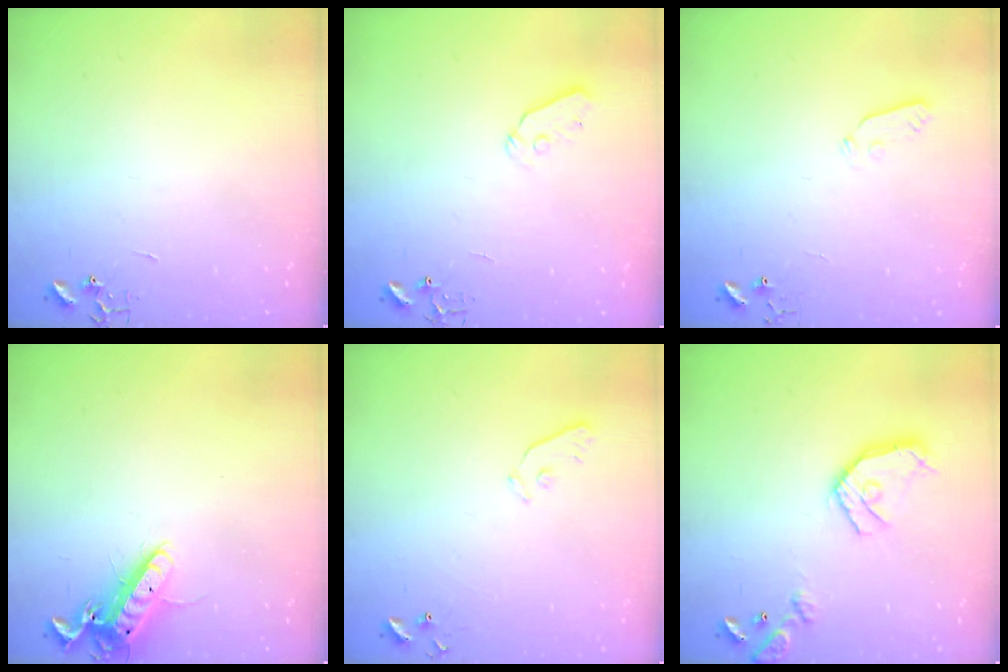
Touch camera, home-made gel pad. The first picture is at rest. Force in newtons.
{"total": 5.3, "press": 5.2, "slide": 0.6}
{"total": 3.7, "press": 3.6, "slide": 0.4}
{"total": 12.5, "press": 12.5, "slide": 1.1}
{"total": 4.9, "press": 4.9, "slide": 0.5}
{"total": 14.7, "press": 14.6, "slide": 1.6}